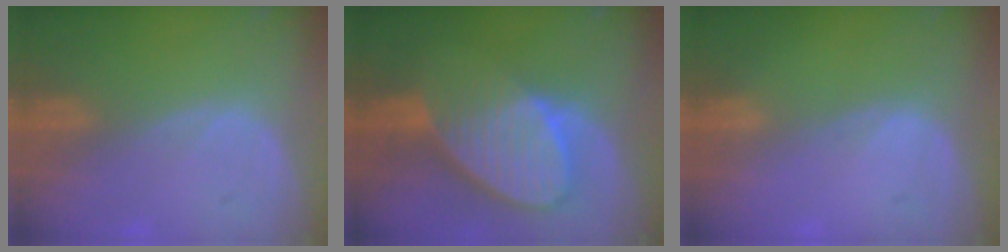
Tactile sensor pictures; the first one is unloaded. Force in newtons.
{"total": 10.0, "press": 8.7, "slide": 4.8}
{"total": 0.0}